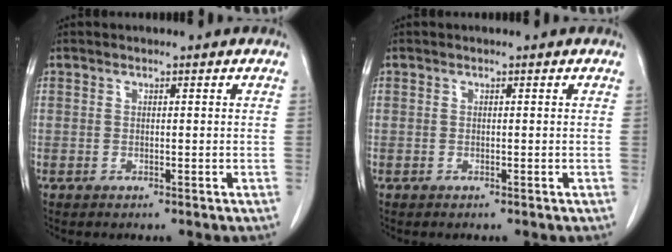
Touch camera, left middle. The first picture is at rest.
{"total": 0.0}